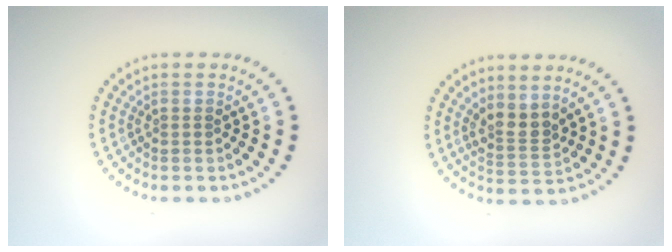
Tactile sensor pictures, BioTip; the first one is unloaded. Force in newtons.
{"total": 2.6, "press": 2.2, "slide": 1.4}